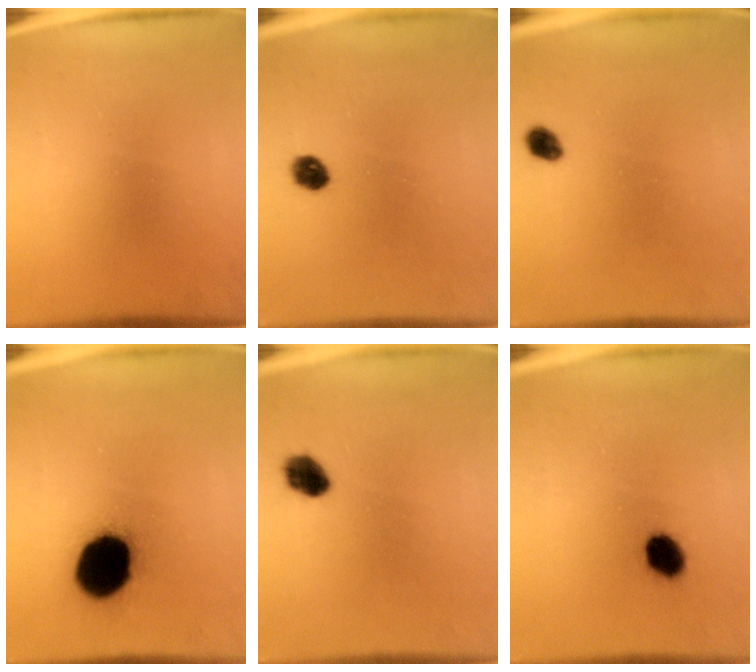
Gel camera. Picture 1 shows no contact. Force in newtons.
{"total": 3.3}
{"total": 2.0}
{"total": 20.1}
{"total": 4.9}
{"total": 5.1}